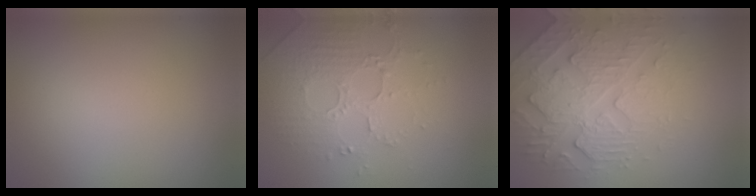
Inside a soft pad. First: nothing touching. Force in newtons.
{"total": 5.0, "press": 3.4, "slide": 3.7}
{"total": 4.7, "press": 4.3, "slide": 1.9}